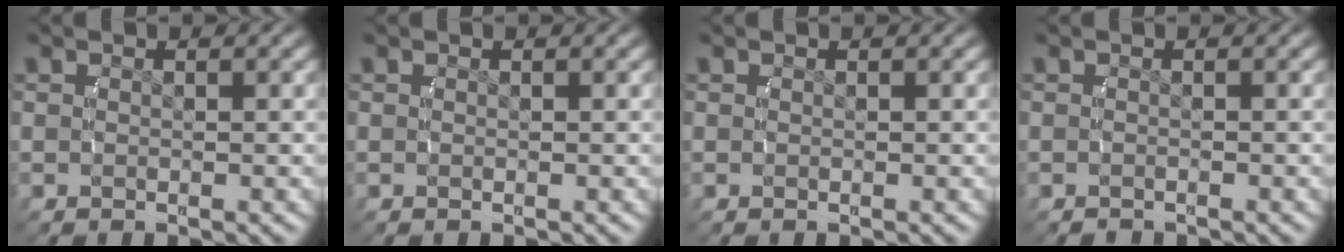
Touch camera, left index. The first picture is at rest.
{"total": 0.0}
{"total": 0.0}
{"total": 0.8, "force": [-0.8, -0.3, -0.2], "torque": [-0.001, -0.008, -0.009]}